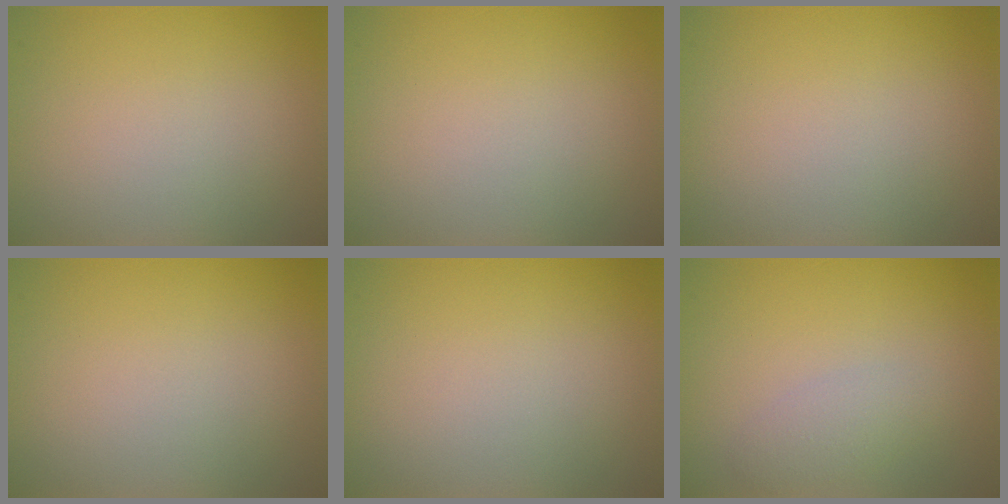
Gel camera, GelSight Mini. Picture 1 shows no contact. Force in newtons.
{"total": 0.0}
{"total": 0.0}
{"total": 0.0}
{"total": 0.0}
{"total": 1.7, "press": 1.7, "slide": 0.1}